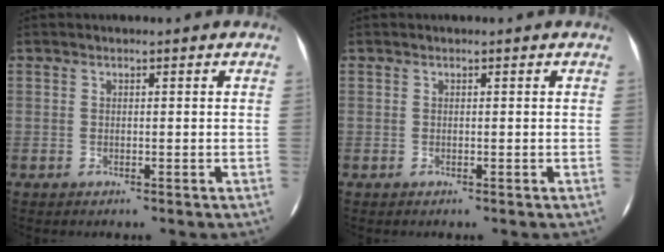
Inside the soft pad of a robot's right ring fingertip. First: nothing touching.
{"total": 0.0}